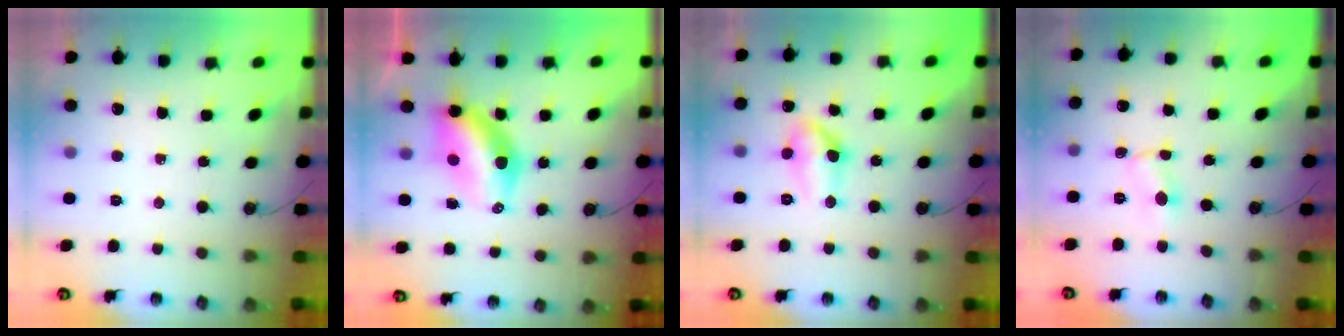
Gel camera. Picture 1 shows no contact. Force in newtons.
{"total": 7.8, "press": 7.8, "slide": 0.5}
{"total": 8.8, "press": 8.8, "slide": 1.0}
{"total": 1.0, "press": 0.9, "slide": 0.1}